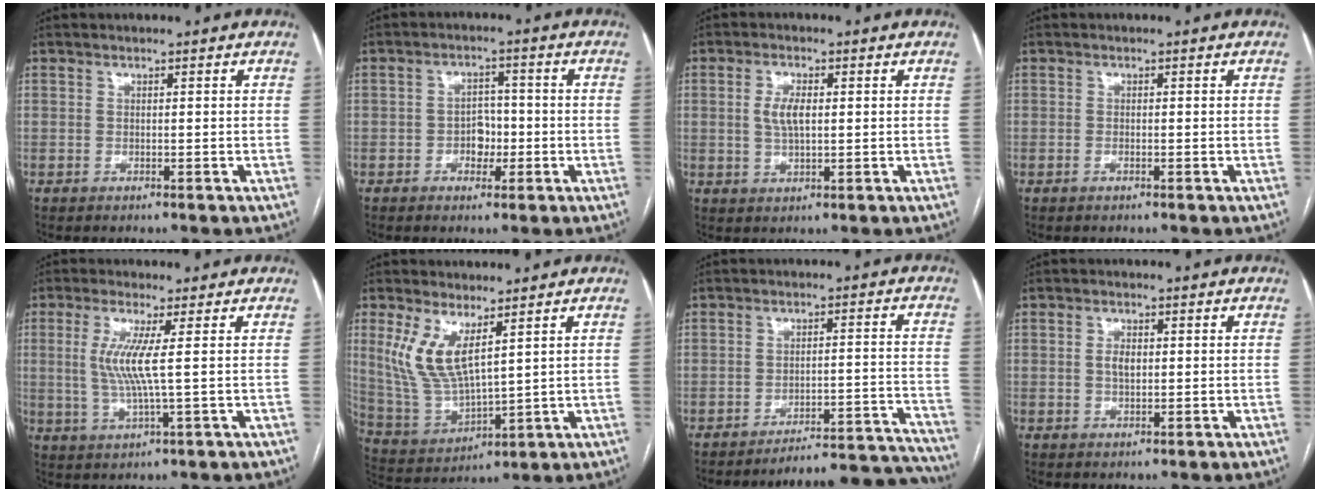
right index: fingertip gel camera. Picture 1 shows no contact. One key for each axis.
{"total": 3.8, "fx": -1.2, "fy": 2.7, "fz": 2.4, "tx": -0.034, "ty": 0.009, "tz": -0.020}
{"total": 4.0, "fx": 0.5, "fy": 1.6, "fz": 3.7, "tx": -0.078, "ty": 0.005, "tz": 0.012}
{"total": 0.6, "fx": -0.3, "fy": 0.1, "fz": 0.5, "tx": -0.010, "ty": 0.000, "tz": -0.006}
{"total": 6.2, "fx": 0.9, "fy": -0.4, "fz": 6.1, "tx": -0.134, "ty": -0.005, "tz": 0.019}
{"total": 9.6, "fx": 4.4, "fy": 3.1, "fz": 7.9, "tx": -0.180, "ty": -0.005, "tz": 0.102}
{"total": 17.4, "fx": -17.3, "fy": -0.8, "fz": 1.6, "tx": 0.018, "ty": 0.021, "tz": -0.220}
{"total": 2.2, "fx": 0.2, "fy": 1.1, "fz": 1.9, "tx": -0.036, "ty": 0.002, "tz": 0.003}